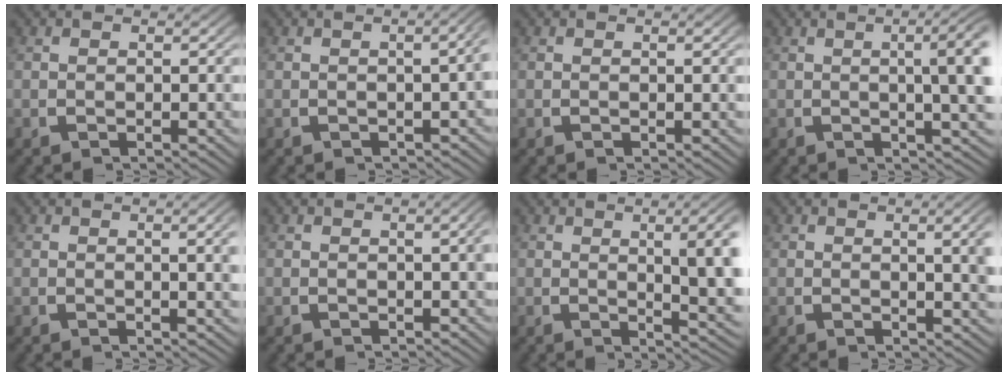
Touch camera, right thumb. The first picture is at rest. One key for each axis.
{"total": 3.2, "fx": -0.6, "fy": 1.1, "fz": 3.0, "tx": -0.031, "ty": 0.009, "tz": -0.009}
{"total": 0.0}
{"total": 8.2, "fx": 1.9, "fy": 3.0, "fz": 7.3, "tx": -0.071, "ty": 0.021, "tz": 0.018}
{"total": 2.1, "fx": 0.4, "fy": 0.2, "fz": 2.1, "tx": -0.022, "ty": 0.000, "tz": 0.007}
{"total": 1.2, "fx": -0.1, "fy": 0.3, "fz": 1.1, "tx": -0.012, "ty": -0.001, "tz": 0.002}
{"total": 6.9, "fx": 0.5, "fy": 2.7, "fz": 6.3, "tx": -0.073, "ty": -0.006, "tz": 0.013}
{"total": 2.8, "fx": 0.6, "fy": 0.6, "fz": 2.7, "tx": -0.027, "ty": -0.002, "tz": 0.011}